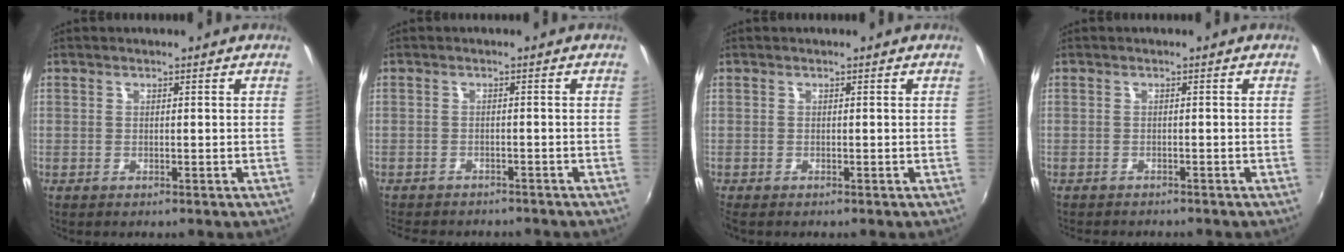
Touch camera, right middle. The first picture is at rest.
{"total": 7.3, "force": [-6.5, 2.2, 2.5], "torque": [-0.063, -0.020, -0.098]}
{"total": 0.8, "force": [-0.6, 0.3, 0.4], "torque": [-0.010, -0.005, -0.012]}
{"total": 2.8, "force": [-2.7, 0.6, 0.8], "torque": [-0.023, -0.015, -0.043]}